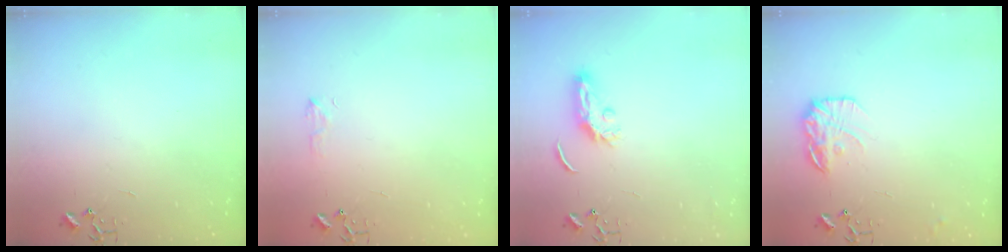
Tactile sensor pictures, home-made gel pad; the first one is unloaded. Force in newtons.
{"total": 6.0, "press": 6.0, "slide": 0.6}
{"total": 5.6, "press": 5.6, "slide": 0.5}
{"total": 13.3, "press": 13.3, "slide": 0.8}